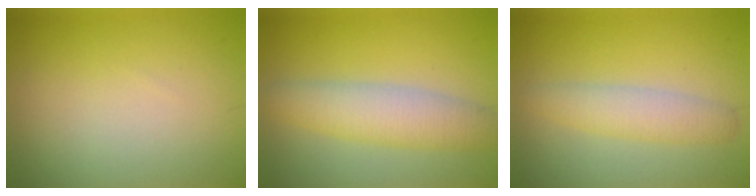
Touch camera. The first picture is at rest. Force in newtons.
{"total": 4.8, "press": 4.8, "slide": 0.1}
{"total": 3.0, "press": 3.0, "slide": 0.1}